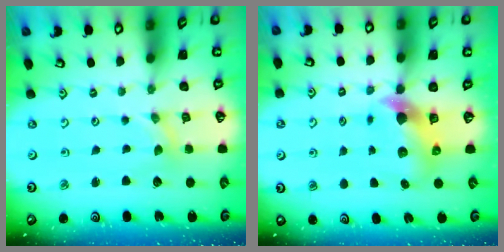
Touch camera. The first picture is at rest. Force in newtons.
{"total": 6.8, "press": 6.8, "slide": 0.9}